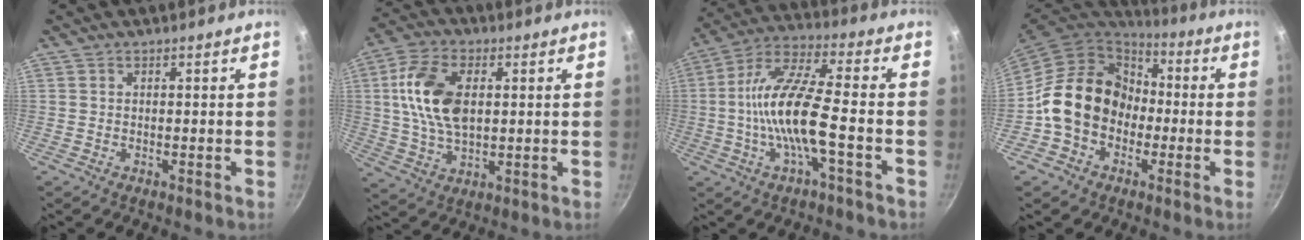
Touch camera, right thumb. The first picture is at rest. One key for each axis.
{"total": 13.6, "fx": 2.2, "fy": 8.0, "fz": 10.8, "tx": -0.193, "ty": 0.004, "tz": 0.037}
{"total": 13.9, "fx": -2.8, "fy": 3.4, "fz": 13.1, "tx": -0.258, "ty": 0.034, "tz": -0.065}
{"total": 16.6, "fx": -1.9, "fy": 13.6, "fz": 9.3, "tx": -0.122, "ty": 0.052, "tz": -0.042}